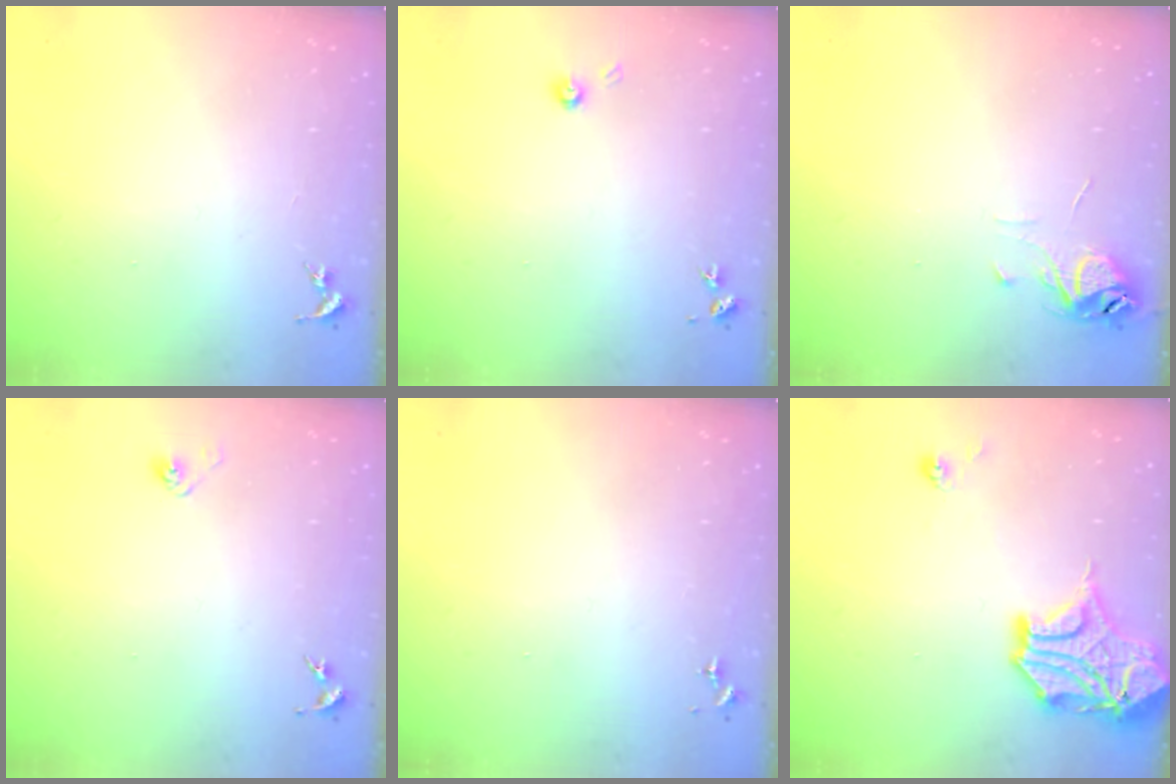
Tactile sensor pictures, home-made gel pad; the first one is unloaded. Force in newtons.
{"total": 3.3, "press": 3.3, "slide": 0.2}
{"total": 6.4, "press": 6.4, "slide": 0.5}
{"total": 3.8, "press": 3.7, "slide": 1.0}
{"total": 0.0}
{"total": 15.2, "press": 15.1, "slide": 2.2}